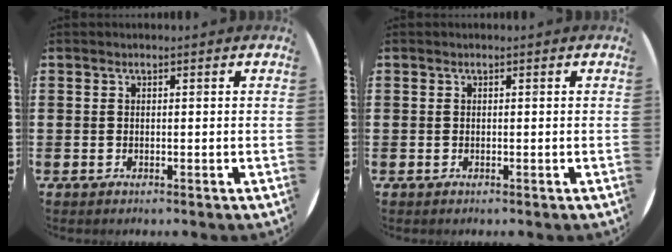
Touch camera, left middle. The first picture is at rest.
{"total": 0.0}